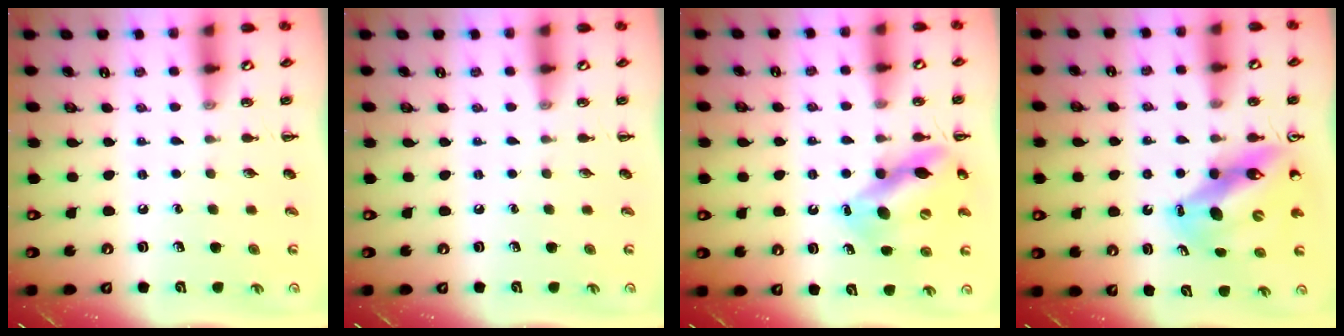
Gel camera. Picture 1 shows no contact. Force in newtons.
{"total": 0.0}
{"total": 12.7, "press": 12.3, "slide": 3.2}
{"total": 12.3, "press": 11.7, "slide": 3.6}